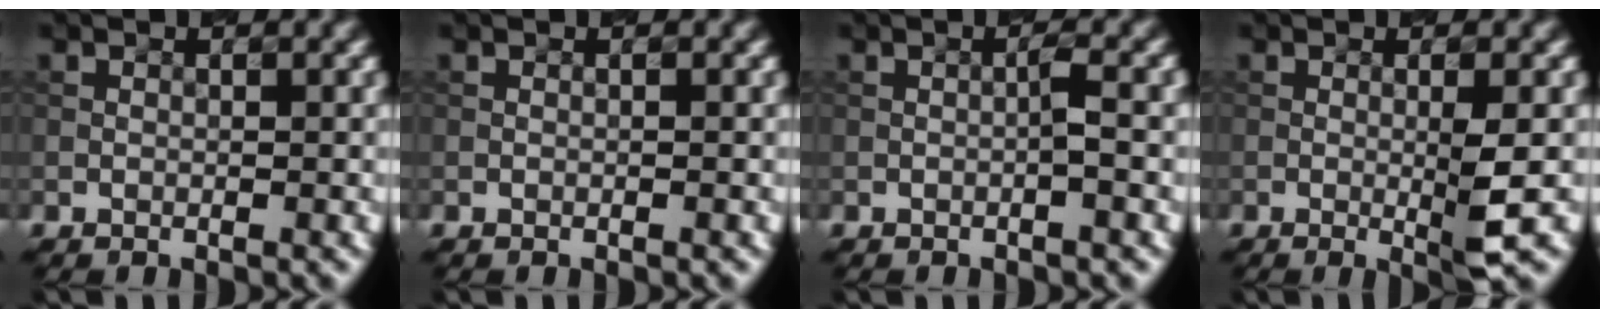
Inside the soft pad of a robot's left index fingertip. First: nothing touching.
{"total": 0.0}
{"total": 1.4, "force": [-0.2, 0.1, 1.4], "torque": [-0.021, 0.008, -0.008]}
{"total": 3.0, "force": [-0.2, 0.4, 2.9], "torque": [-0.046, -0.007, -0.005]}